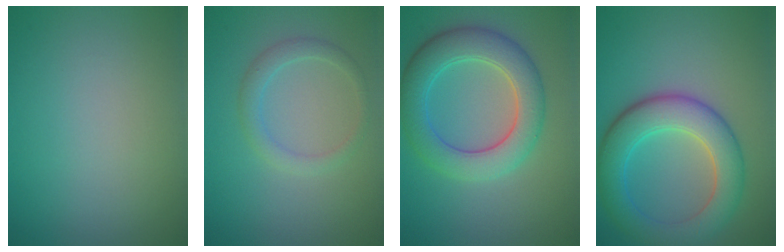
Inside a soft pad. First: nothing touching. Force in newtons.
{"total": 1.9, "press": 1.9, "slide": 0.1}
{"total": 6.4, "press": 6.4, "slide": 0.3}
{"total": 7.0, "press": 6.9, "slide": 0.4}